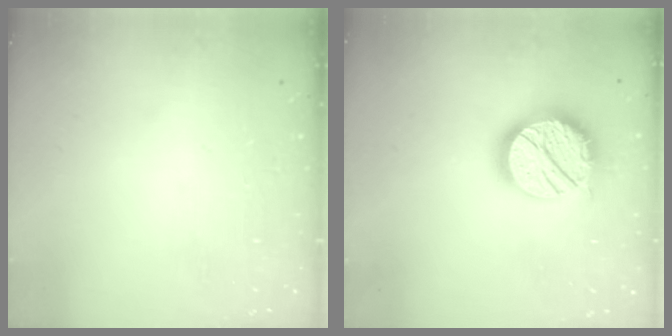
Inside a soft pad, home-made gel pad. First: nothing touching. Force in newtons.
{"total": 17.9, "press": 17.9, "slide": 1.1}